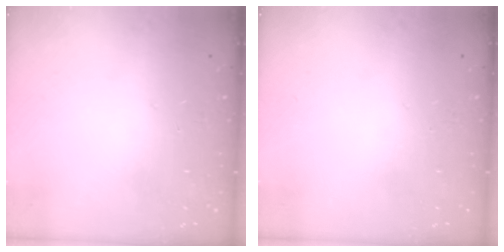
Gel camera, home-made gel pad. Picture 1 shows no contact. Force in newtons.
{"total": 0.0}